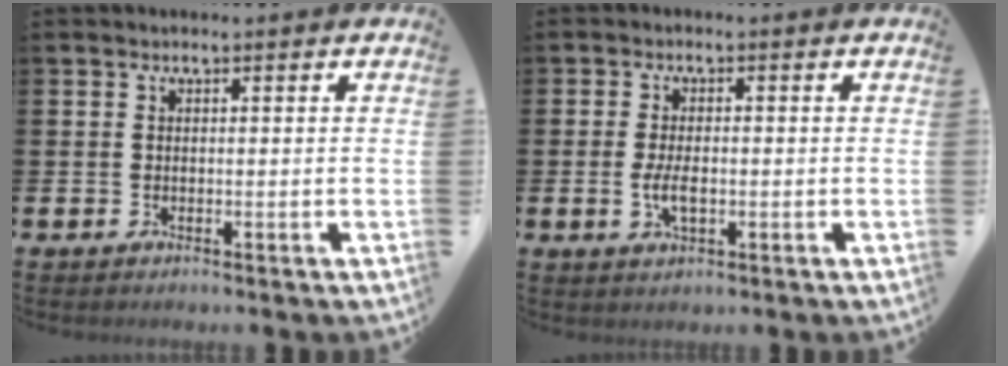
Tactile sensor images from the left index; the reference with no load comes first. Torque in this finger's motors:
{"motor_torque": [0.33, 0.24, 0.12, 0.09]}